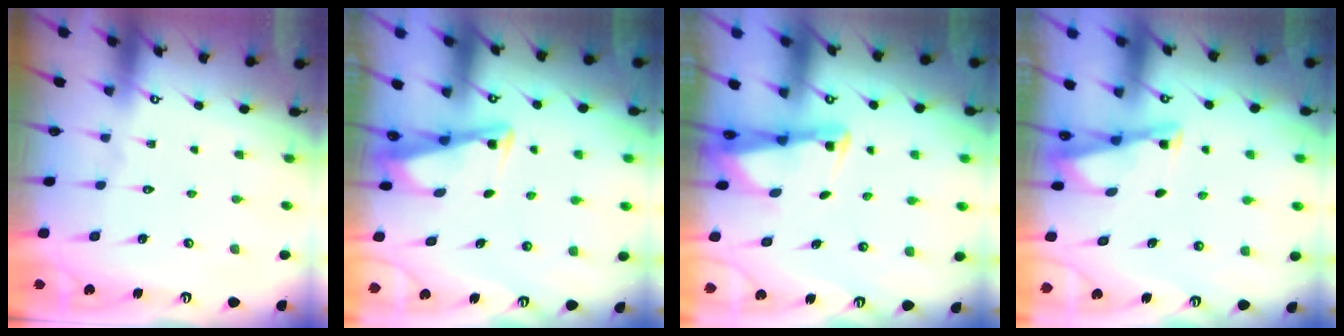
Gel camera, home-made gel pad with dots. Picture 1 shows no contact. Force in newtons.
{"total": 3.5, "press": 3.5, "slide": 0.4}
{"total": 2.4, "press": 2.4, "slide": 0.3}
{"total": 2.9, "press": 2.9, "slide": 0.2}